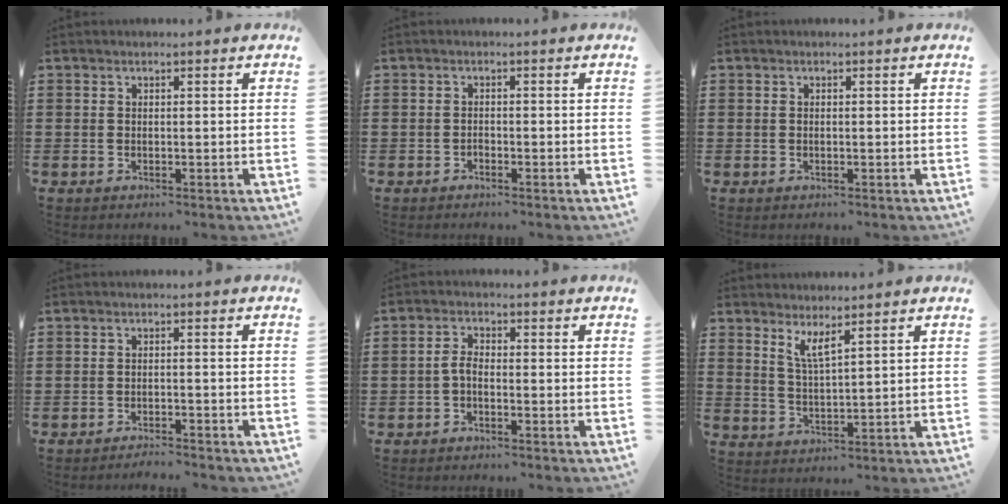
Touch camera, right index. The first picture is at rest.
{"total": 0.7, "force": [-0.6, 0.3, 0.2], "torque": [-0.005, -0.001, -0.012]}
{"total": 0.0}
{"total": 2.2, "force": [-2.1, -0.1, 0.2], "torque": [-0.008, 0.001, -0.045]}
{"total": 2.3, "force": [-1.1, 0.9, 1.8], "torque": [-0.050, -0.001, -0.026]}
{"total": 3.3, "force": [2.4, 0.3, 2.1], "torque": [-0.048, 0.001, 0.043]}